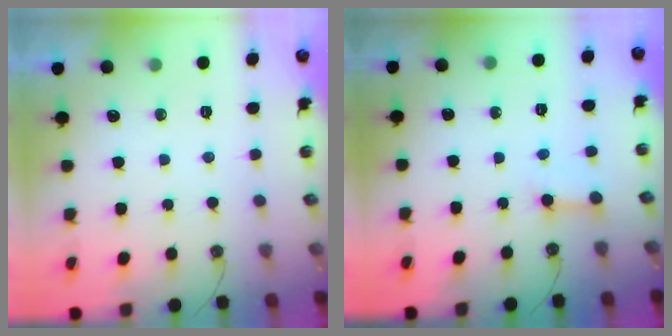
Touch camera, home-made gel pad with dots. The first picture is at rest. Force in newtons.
{"total": 3.1, "press": 3.0, "slide": 0.3}